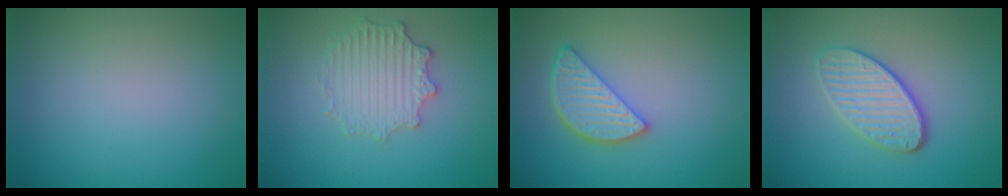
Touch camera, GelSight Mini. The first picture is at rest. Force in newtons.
{"total": 2.9, "press": 2.9, "slide": 0.2}
{"total": 4.1, "press": 3.5, "slide": 2.1}
{"total": 3.8, "press": 3.2, "slide": 2.1}